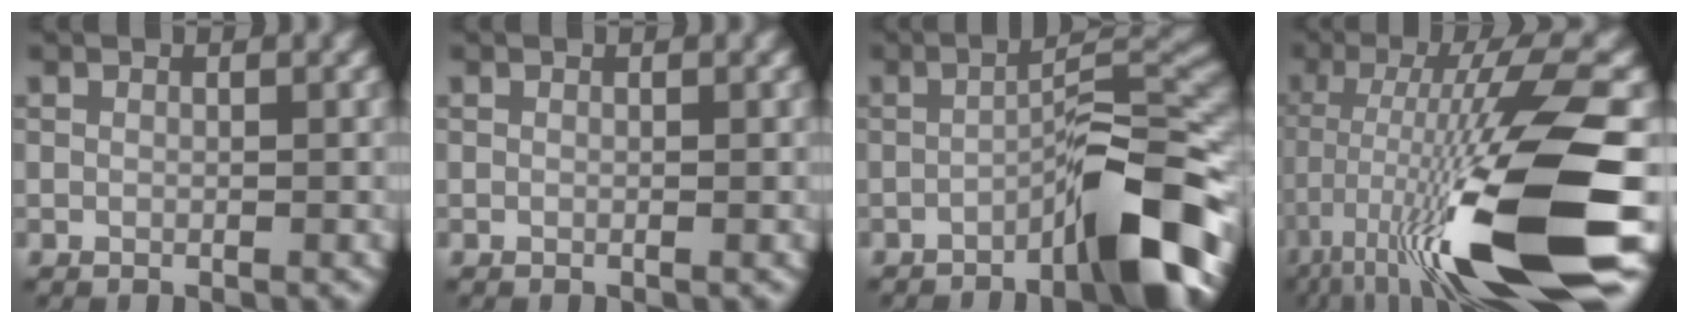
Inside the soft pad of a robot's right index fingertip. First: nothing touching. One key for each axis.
{"total": 0.0}
{"total": 9.3, "fx": -4.8, "fy": 1.7, "fz": 7.8, "tx": -0.103, "ty": 0.021, "tz": -0.084}
{"total": 16.5, "fx": -6.3, "fy": 2.9, "fz": 15.0, "tx": -0.273, "ty": 0.002, "tz": -0.098}